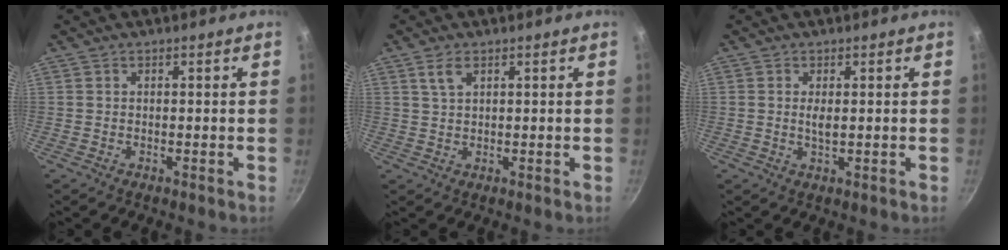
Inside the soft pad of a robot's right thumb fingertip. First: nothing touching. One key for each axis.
{"total": 2.8, "fx": 1.4, "fy": 1.5, "fz": 1.8, "tx": -0.032, "ty": -0.003, "tz": 0.031}
{"total": 1.9, "fx": 0.2, "fy": 0.7, "fz": 1.8, "tx": -0.034, "ty": -0.002, "tz": 0.006}